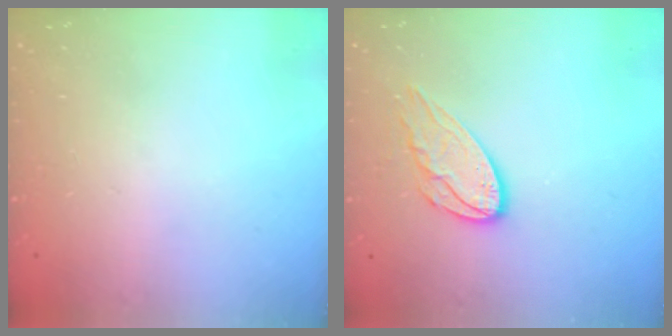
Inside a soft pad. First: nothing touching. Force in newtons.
{"total": 9.8, "press": 9.8, "slide": 0.4}